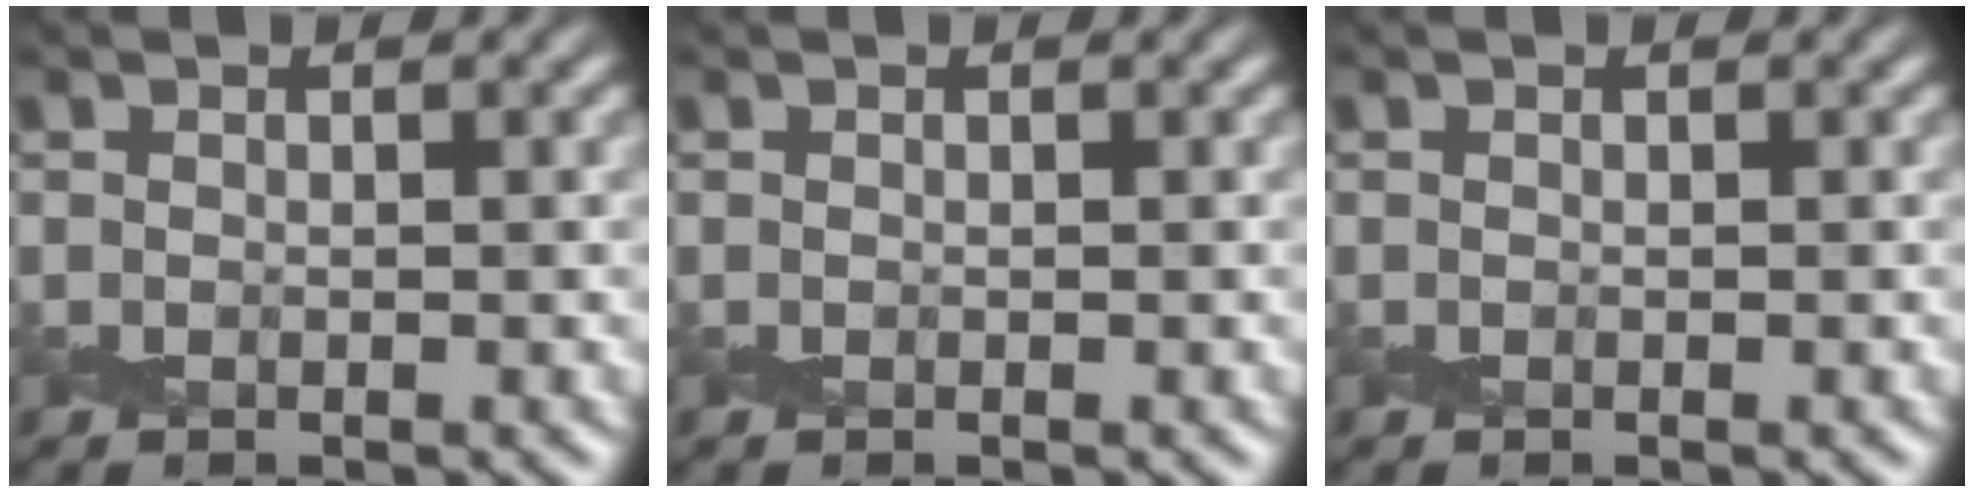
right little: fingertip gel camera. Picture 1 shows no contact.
{"total": 0.0}
{"total": 0.0}